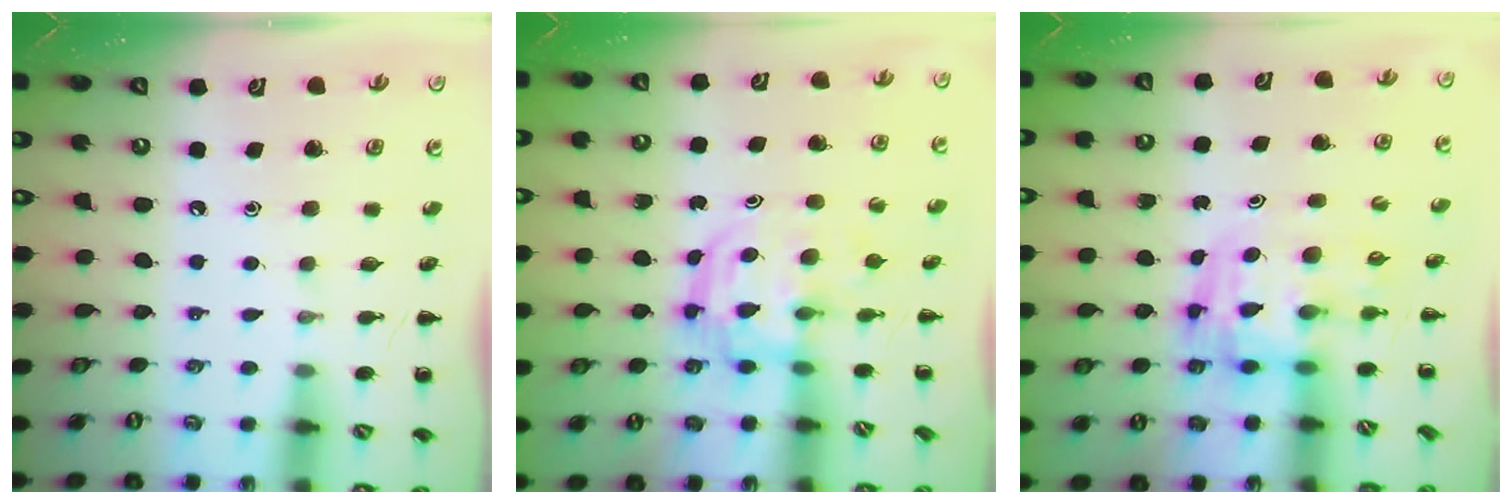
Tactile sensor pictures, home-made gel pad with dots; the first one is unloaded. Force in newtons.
{"total": 3.1, "press": 3.1, "slide": 0.4}
{"total": 3.5, "press": 3.5, "slide": 0.6}